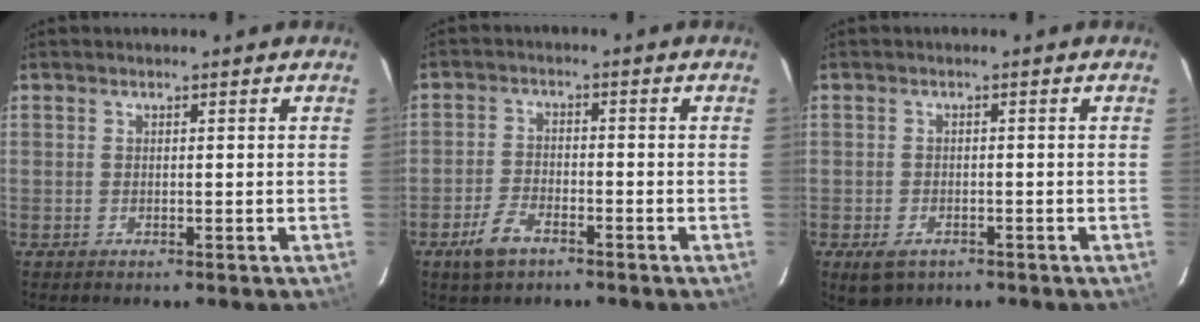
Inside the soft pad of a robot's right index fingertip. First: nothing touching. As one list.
[{"total": 5.6, "force": [-3.7, 2.7, 3.2], "torque": [-0.082, -0.002, -0.070]}, {"total": 4.3, "force": [-2.5, 2.7, 2.2], "torque": [-0.049, -0.011, -0.038]}]